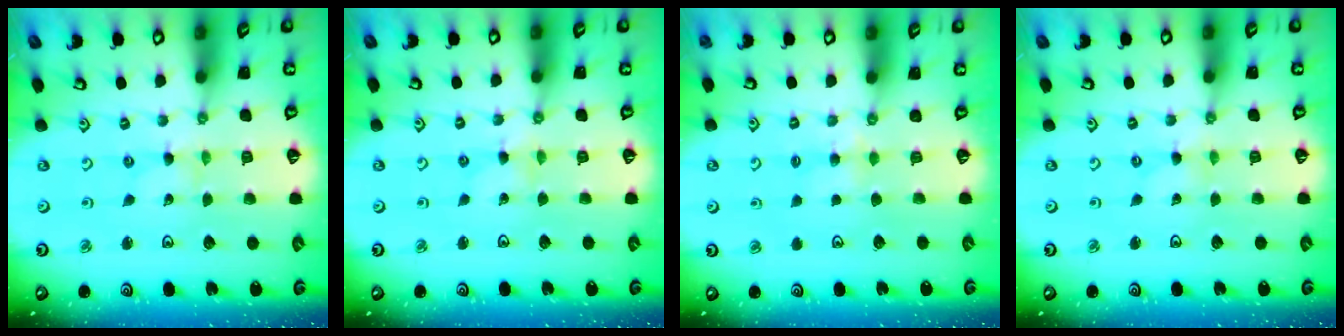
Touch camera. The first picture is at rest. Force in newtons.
{"total": 1.4, "press": 1.4, "slide": 0.2}
{"total": 3.7, "press": 3.7, "slide": 0.6}
{"total": 0.0}